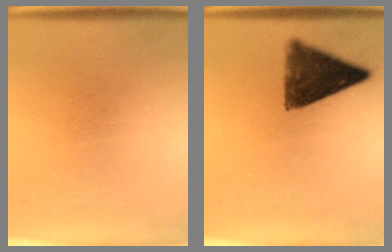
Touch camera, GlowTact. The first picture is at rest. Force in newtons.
{"total": 10.3}